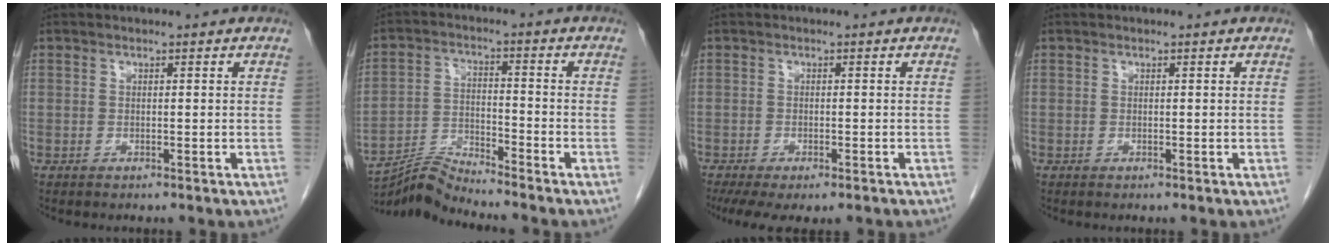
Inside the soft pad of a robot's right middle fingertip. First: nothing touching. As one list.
[{"total": 6.4, "force": [-6.1, -1.8, -0.2], "torque": [-0.011, -0.004, -0.115]}, {"total": 8.7, "force": [-6.5, 2.9, 5.0], "torque": [-0.082, -0.011, -0.096]}, {"total": 0.0}]